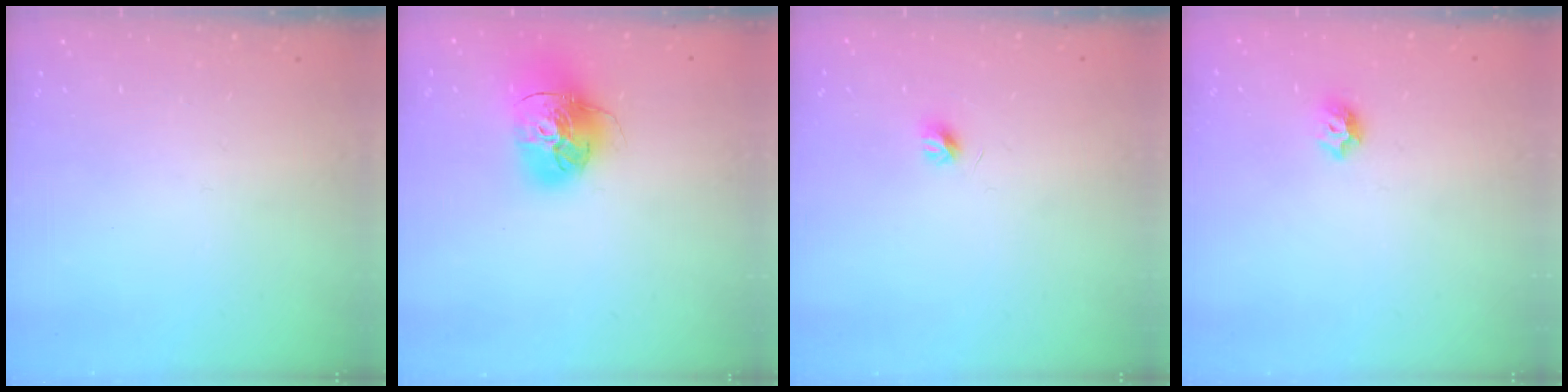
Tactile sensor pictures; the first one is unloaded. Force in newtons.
{"total": 17.4, "press": 17.3, "slide": 2.1}
{"total": 4.1, "press": 4.0, "slide": 0.6}
{"total": 5.2, "press": 5.1, "slide": 0.9}